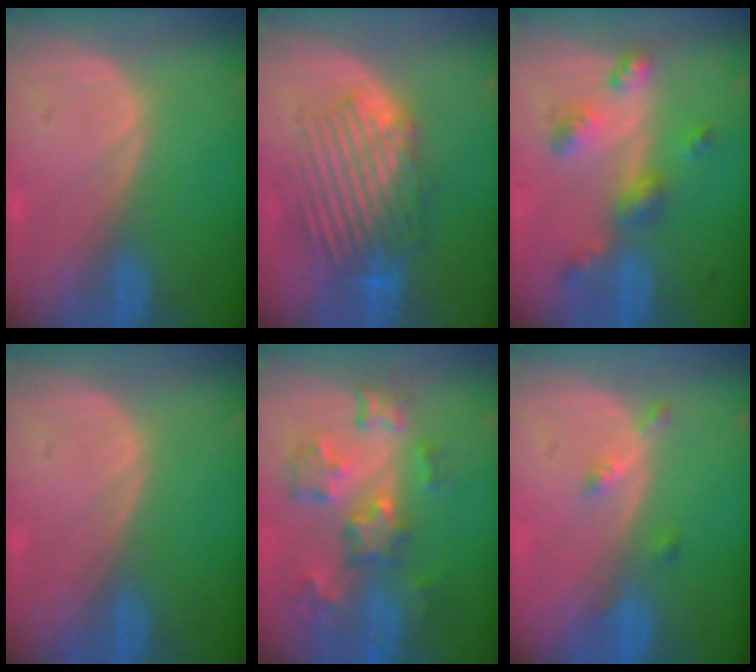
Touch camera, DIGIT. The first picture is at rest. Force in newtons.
{"total": 8.8, "press": 8.5, "slide": 2.2}
{"total": 6.3, "press": 5.6, "slide": 3.0}
{"total": 0.0}
{"total": 9.0, "press": 7.9, "slide": 4.2}
{"total": 2.4, "press": 2.0, "slide": 1.3}